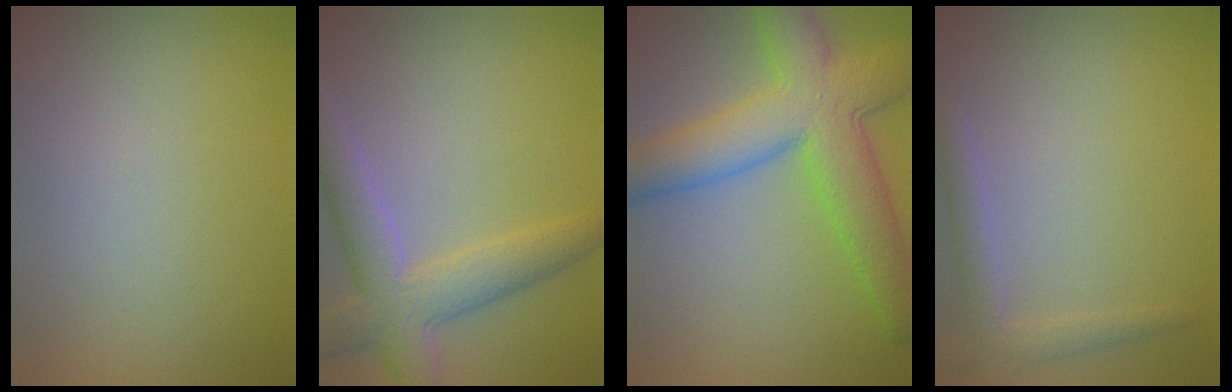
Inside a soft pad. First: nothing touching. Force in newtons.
{"total": 5.2, "press": 5.2, "slide": 0.2}
{"total": 8.9, "press": 8.9, "slide": 0.4}
{"total": 2.0, "press": 2.0, "slide": 0.3}